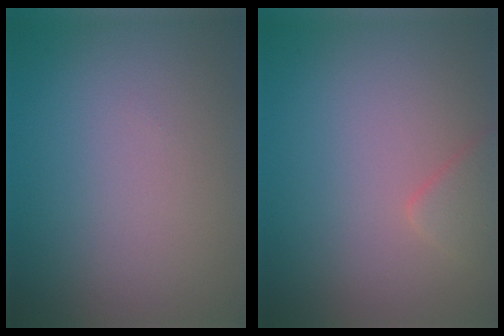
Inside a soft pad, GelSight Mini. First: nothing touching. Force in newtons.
{"total": 1.7, "press": 1.7, "slide": 0.1}